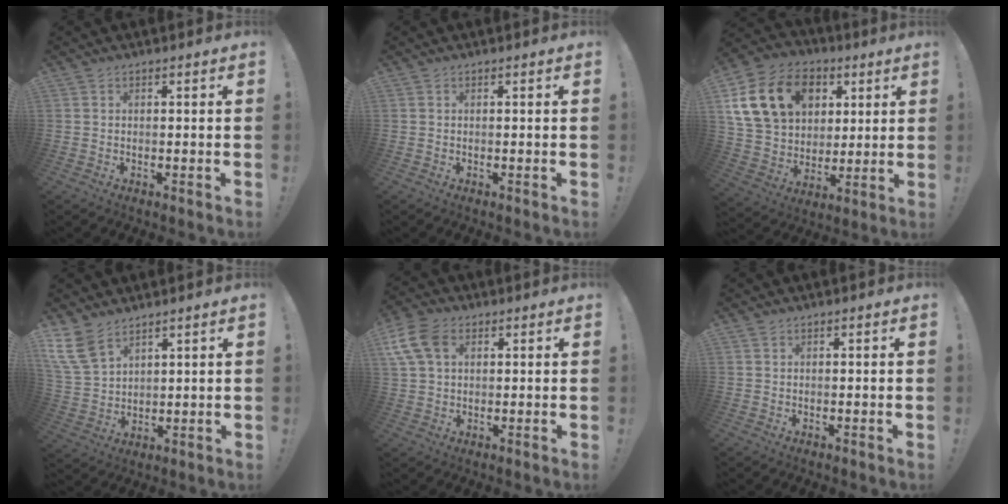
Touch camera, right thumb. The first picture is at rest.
{"total": 0.0}
{"total": 20.7, "force": [7.7, 15.5, 11.3], "torque": [-0.205, -0.017, 0.163]}
{"total": 10.9, "force": [7.5, 5.9, 5.2], "torque": [-0.110, -0.036, 0.152]}
{"total": 10.7, "force": [3.8, 7.4, 6.8], "torque": [-0.134, 0.000, 0.075]}
{"total": 0.6, "force": [0.4, 0.4, 0.2], "torque": [0.003, -0.002, 0.007]}